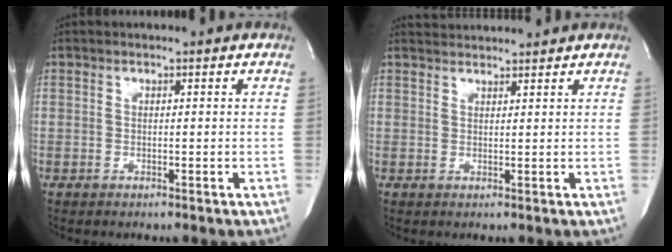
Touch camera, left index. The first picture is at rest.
{"total": 3.0, "force": [3.0, -0.3, -0.1], "torque": [-0.004, 0.020, 0.053]}